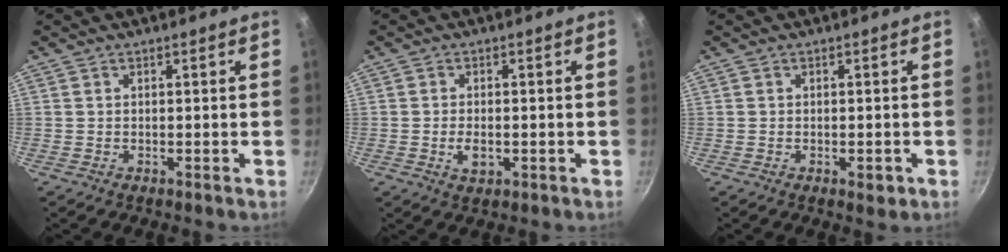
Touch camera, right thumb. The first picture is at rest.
{"total": 3.4, "force": [-0.8, 2.0, 2.7], "torque": [-0.052, 0.001, -0.012]}
{"total": 2.1, "force": [-0.8, 1.2, 1.6], "torque": [-0.014, 0.004, -0.010]}